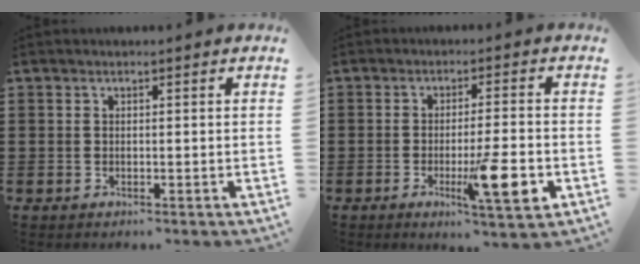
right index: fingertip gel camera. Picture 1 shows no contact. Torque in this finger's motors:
{"motor_torque": [1.97, -0.17, 0.43, 0.21]}